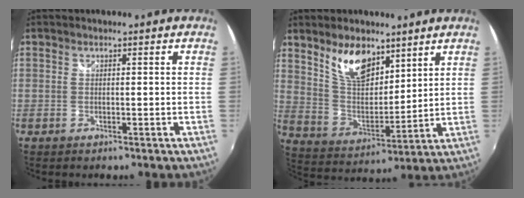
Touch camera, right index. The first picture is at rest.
{"total": 11.9, "force": [7.8, 5.9, 6.9], "torque": [-0.125, 0.006, 0.153]}